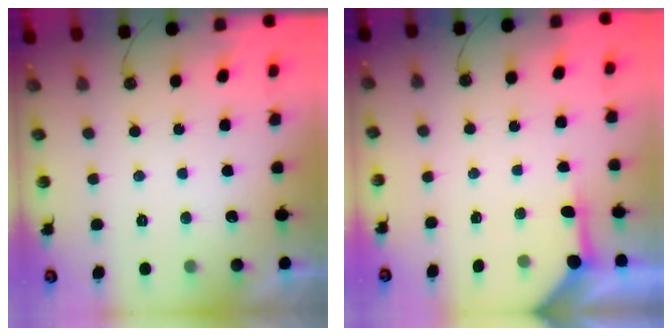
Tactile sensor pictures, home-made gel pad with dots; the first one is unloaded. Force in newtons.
{"total": 4.0, "press": 3.9, "slide": 0.5}